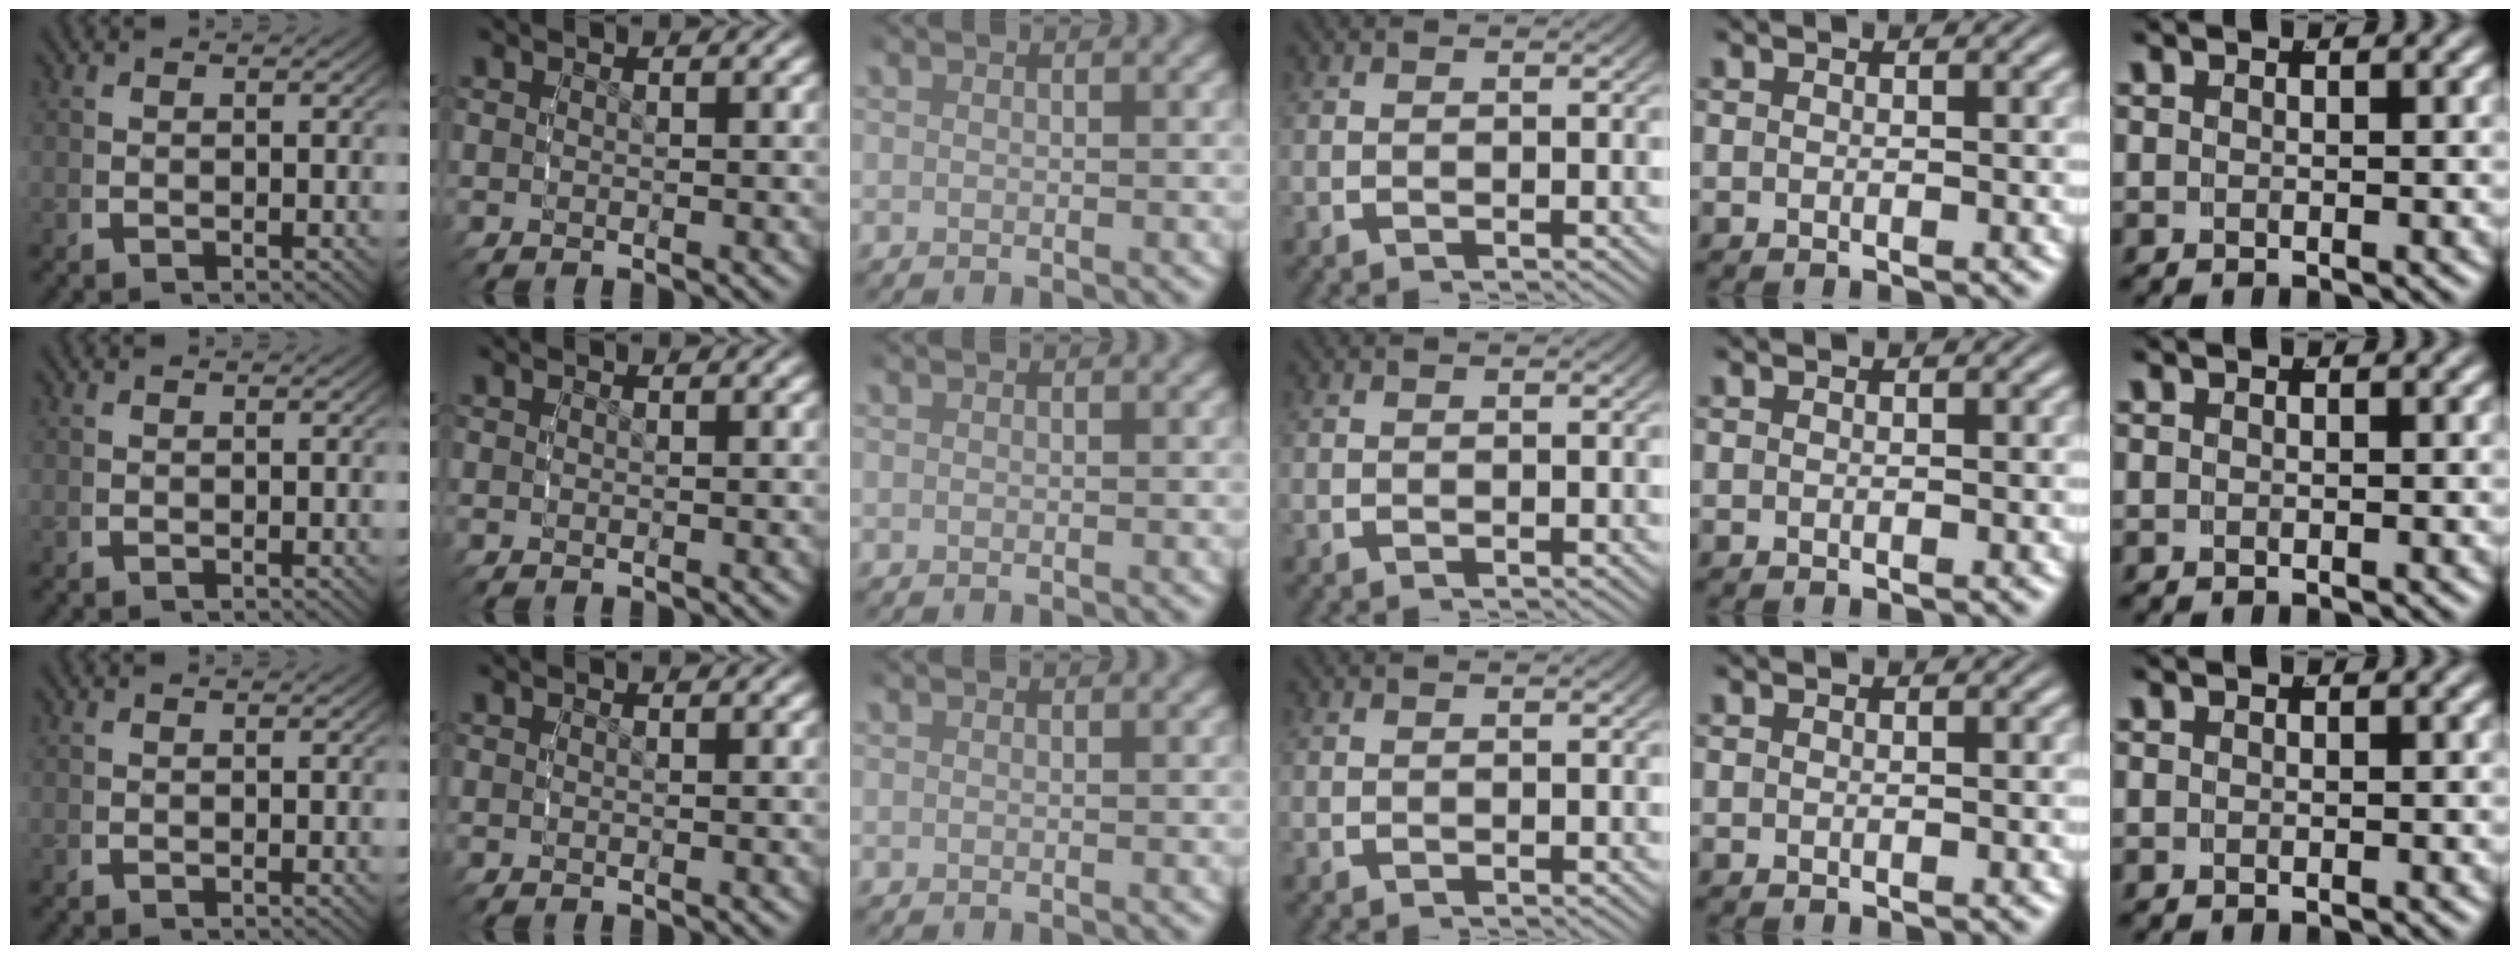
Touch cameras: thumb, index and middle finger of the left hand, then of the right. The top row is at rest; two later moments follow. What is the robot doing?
{"motion": "reach", "object": "paper plate"}